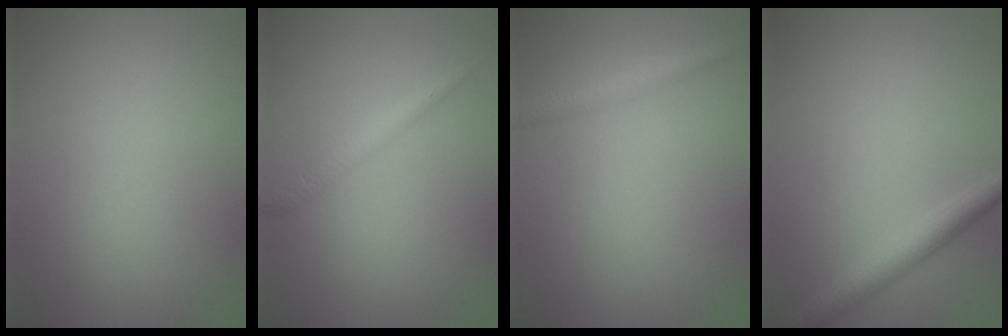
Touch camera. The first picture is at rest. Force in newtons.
{"total": 1.6, "press": 1.6, "slide": 0.0}
{"total": 2.2, "press": 2.2, "slide": 0.1}
{"total": 2.8, "press": 2.8, "slide": 0.1}